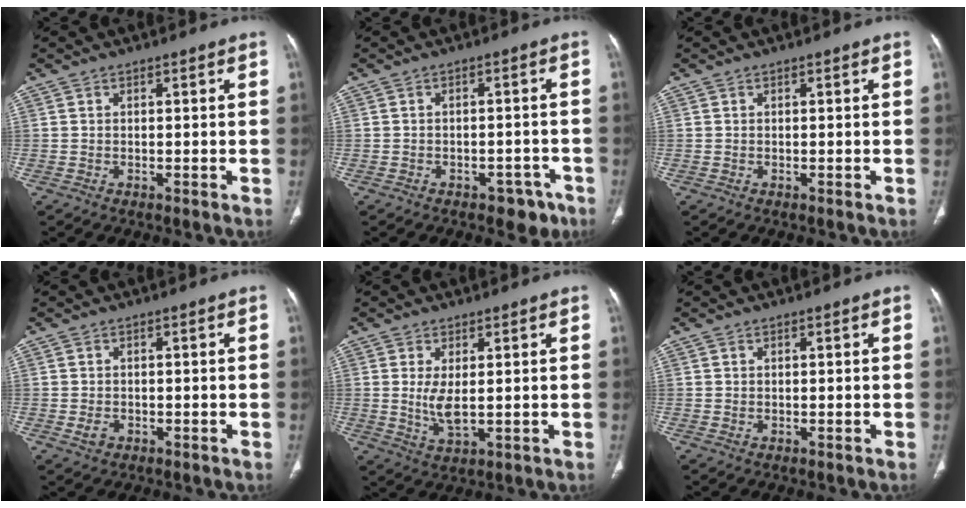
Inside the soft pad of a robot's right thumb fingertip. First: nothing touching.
{"total": 4.7, "force": [-3.2, 2.8, 1.9], "torque": [-0.005, 0.023, -0.039]}
{"total": 0.0}
{"total": 1.7, "force": [-0.6, 1.4, 0.9], "torque": [-0.015, 0.003, -0.007]}
{"total": 4.9, "force": [0.4, 2.0, 4.4], "torque": [-0.090, -0.017, 0.017]}
{"total": 0.0}